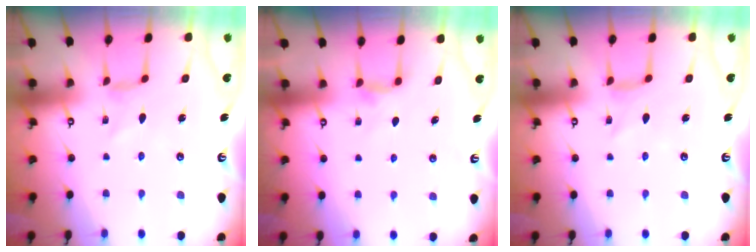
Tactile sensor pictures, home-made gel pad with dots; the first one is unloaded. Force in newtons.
{"total": 4.8, "press": 4.8, "slide": 0.7}
{"total": 0.0}